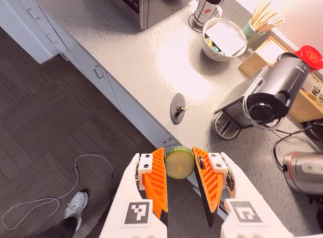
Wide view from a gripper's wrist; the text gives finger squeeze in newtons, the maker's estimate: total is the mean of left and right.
{"total": 9.7, "left": 10.1, "right": 9.3}